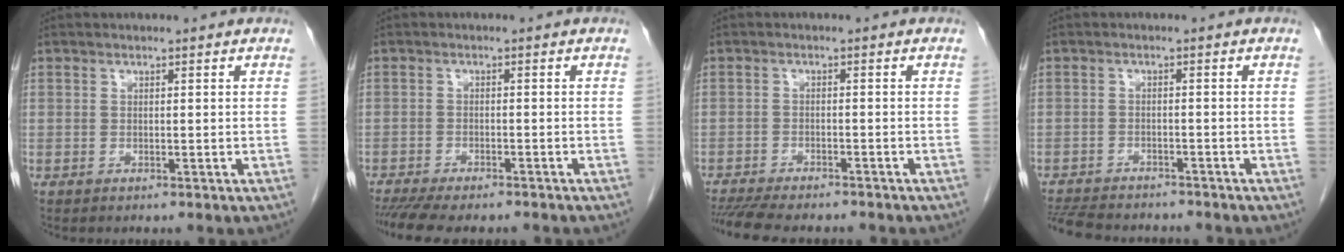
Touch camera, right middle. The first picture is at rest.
{"total": 10.6, "force": [-9.1, 2.5, 4.8], "torque": [-0.070, -0.009, -0.129]}
{"total": 11.6, "force": [-10.2, 2.4, 4.9], "torque": [-0.077, -0.009, -0.143]}
{"total": 11.5, "force": [-10.2, 3.1, 4.2], "torque": [-0.088, -0.008, -0.145]}